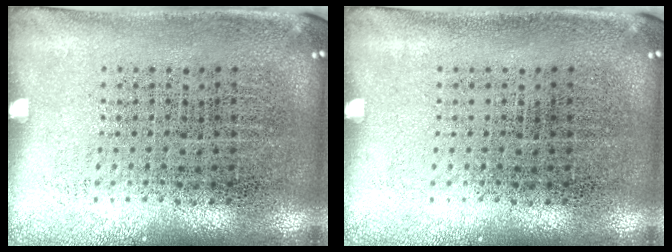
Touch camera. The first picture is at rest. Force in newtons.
{"total": 0.0}